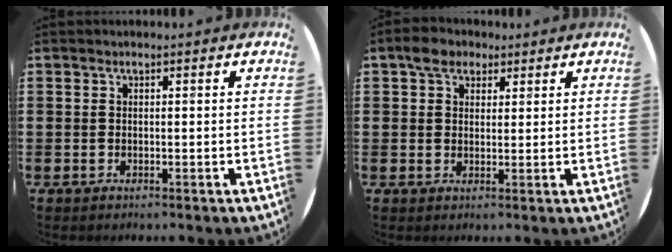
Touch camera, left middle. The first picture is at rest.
{"total": 3.6, "force": [2.6, 2.2, 1.0], "torque": [-0.020, 0.010, 0.047]}